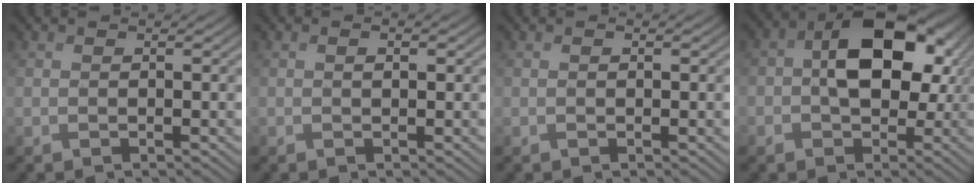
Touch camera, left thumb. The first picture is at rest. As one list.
[{"total": 1.3, "force": [0.4, 0.5, 1.1], "torque": [-0.019, -0.001, 0.007]}, {"total": 0.7, "force": [0.3, 0.2, 0.6], "torque": [-0.009, 0.001, 0.004]}, {"total": 11.7, "force": [1.0, 7.6, 8.8], "torque": [-0.148, 0.006, 0.012]}]